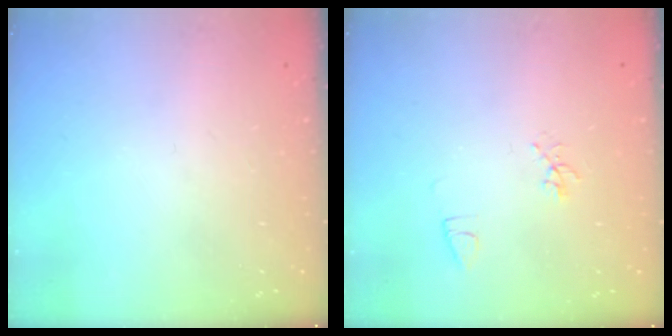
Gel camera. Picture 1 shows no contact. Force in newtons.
{"total": 5.2, "press": 4.9, "slide": 1.8}